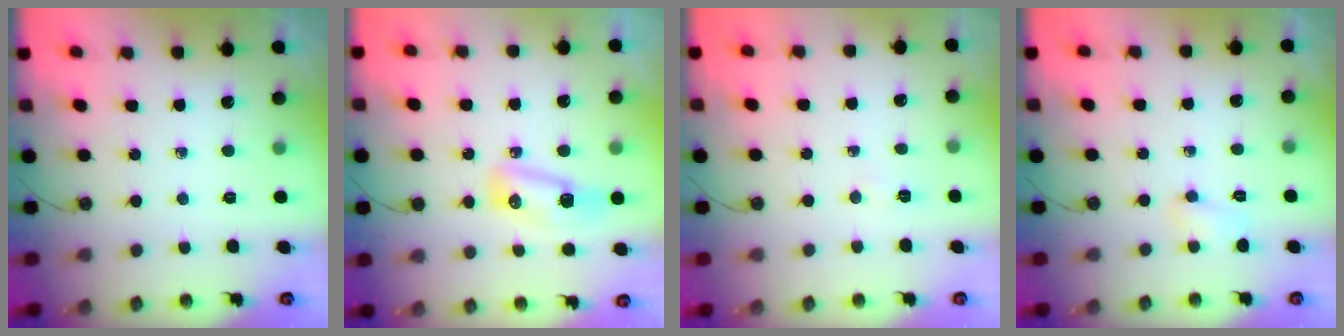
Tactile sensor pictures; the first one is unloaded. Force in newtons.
{"total": 8.4, "press": 8.4, "slide": 0.9}
{"total": 2.4, "press": 2.3, "slide": 0.7}
{"total": 7.0, "press": 4.1, "slide": 5.7}